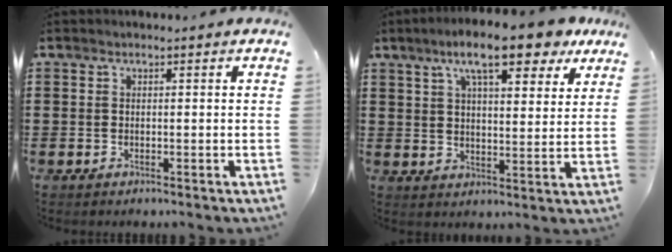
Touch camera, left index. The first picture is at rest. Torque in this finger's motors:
{"motor_torque": [1.42, -0.71, 1.05, 0.21]}